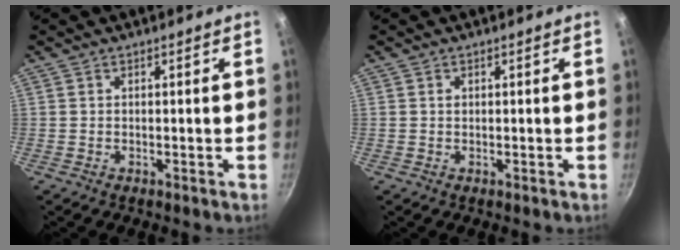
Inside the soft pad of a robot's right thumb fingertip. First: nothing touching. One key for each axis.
{"total": 0.6, "fx": 0.1, "fy": 0.6, "fz": 0.3, "tx": -0.002, "ty": 0.003, "tz": 0.002}